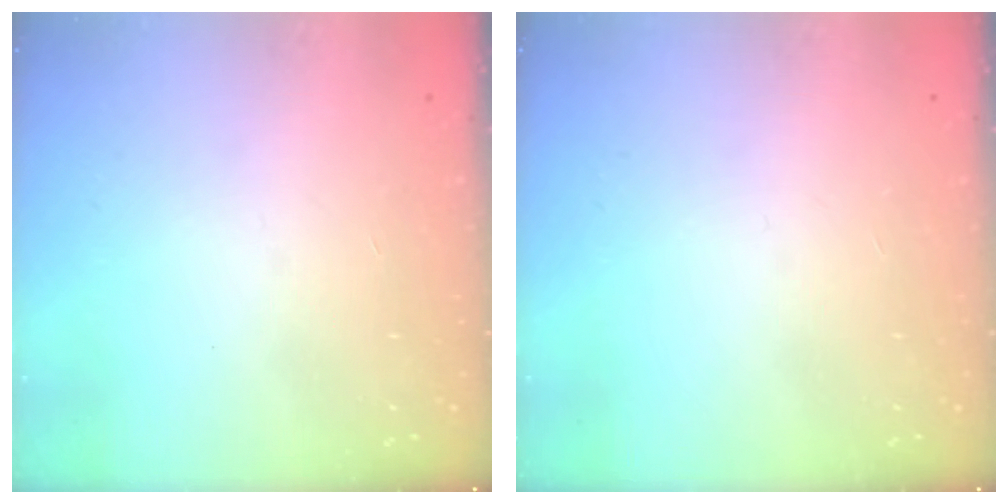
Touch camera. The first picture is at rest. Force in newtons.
{"total": 0.0}